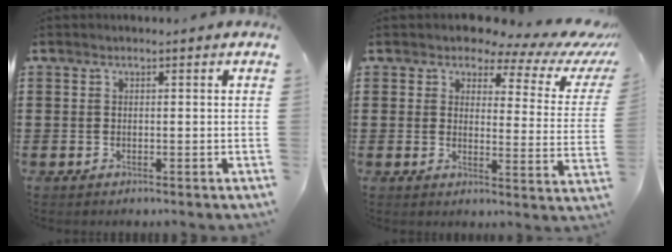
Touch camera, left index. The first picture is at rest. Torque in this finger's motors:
{"motor_torque": [0.13, -1.25, 0.33, 0.06]}